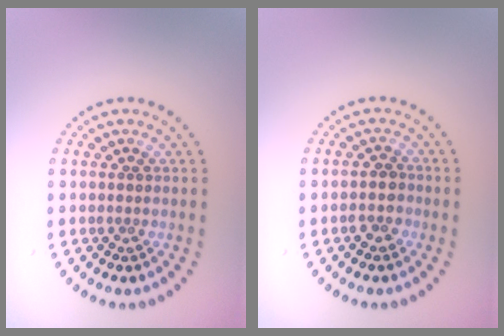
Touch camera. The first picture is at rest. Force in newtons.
{"total": 1.7, "press": 1.5, "slide": 0.7}